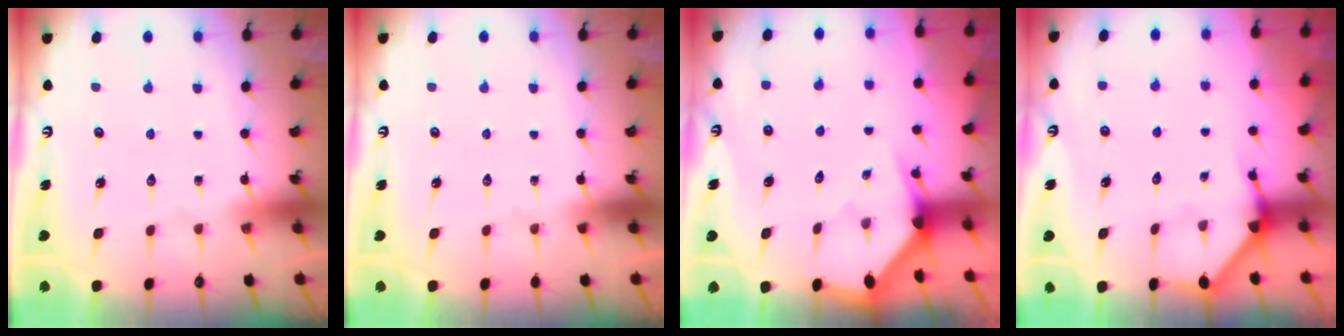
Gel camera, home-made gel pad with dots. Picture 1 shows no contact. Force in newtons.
{"total": 0.0}
{"total": 2.2, "press": 2.2, "slide": 0.1}
{"total": 2.5, "press": 2.5, "slide": 0.2}